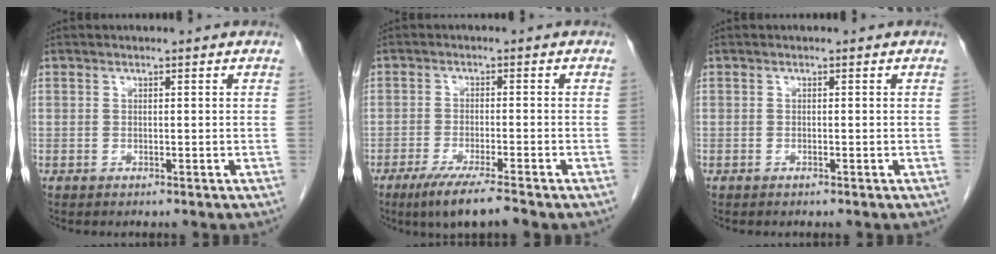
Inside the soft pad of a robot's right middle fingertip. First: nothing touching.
{"total": 6.7, "force": [-4.9, -0.1, 4.6], "torque": [-0.082, -0.018, -0.084]}
{"total": 0.0}